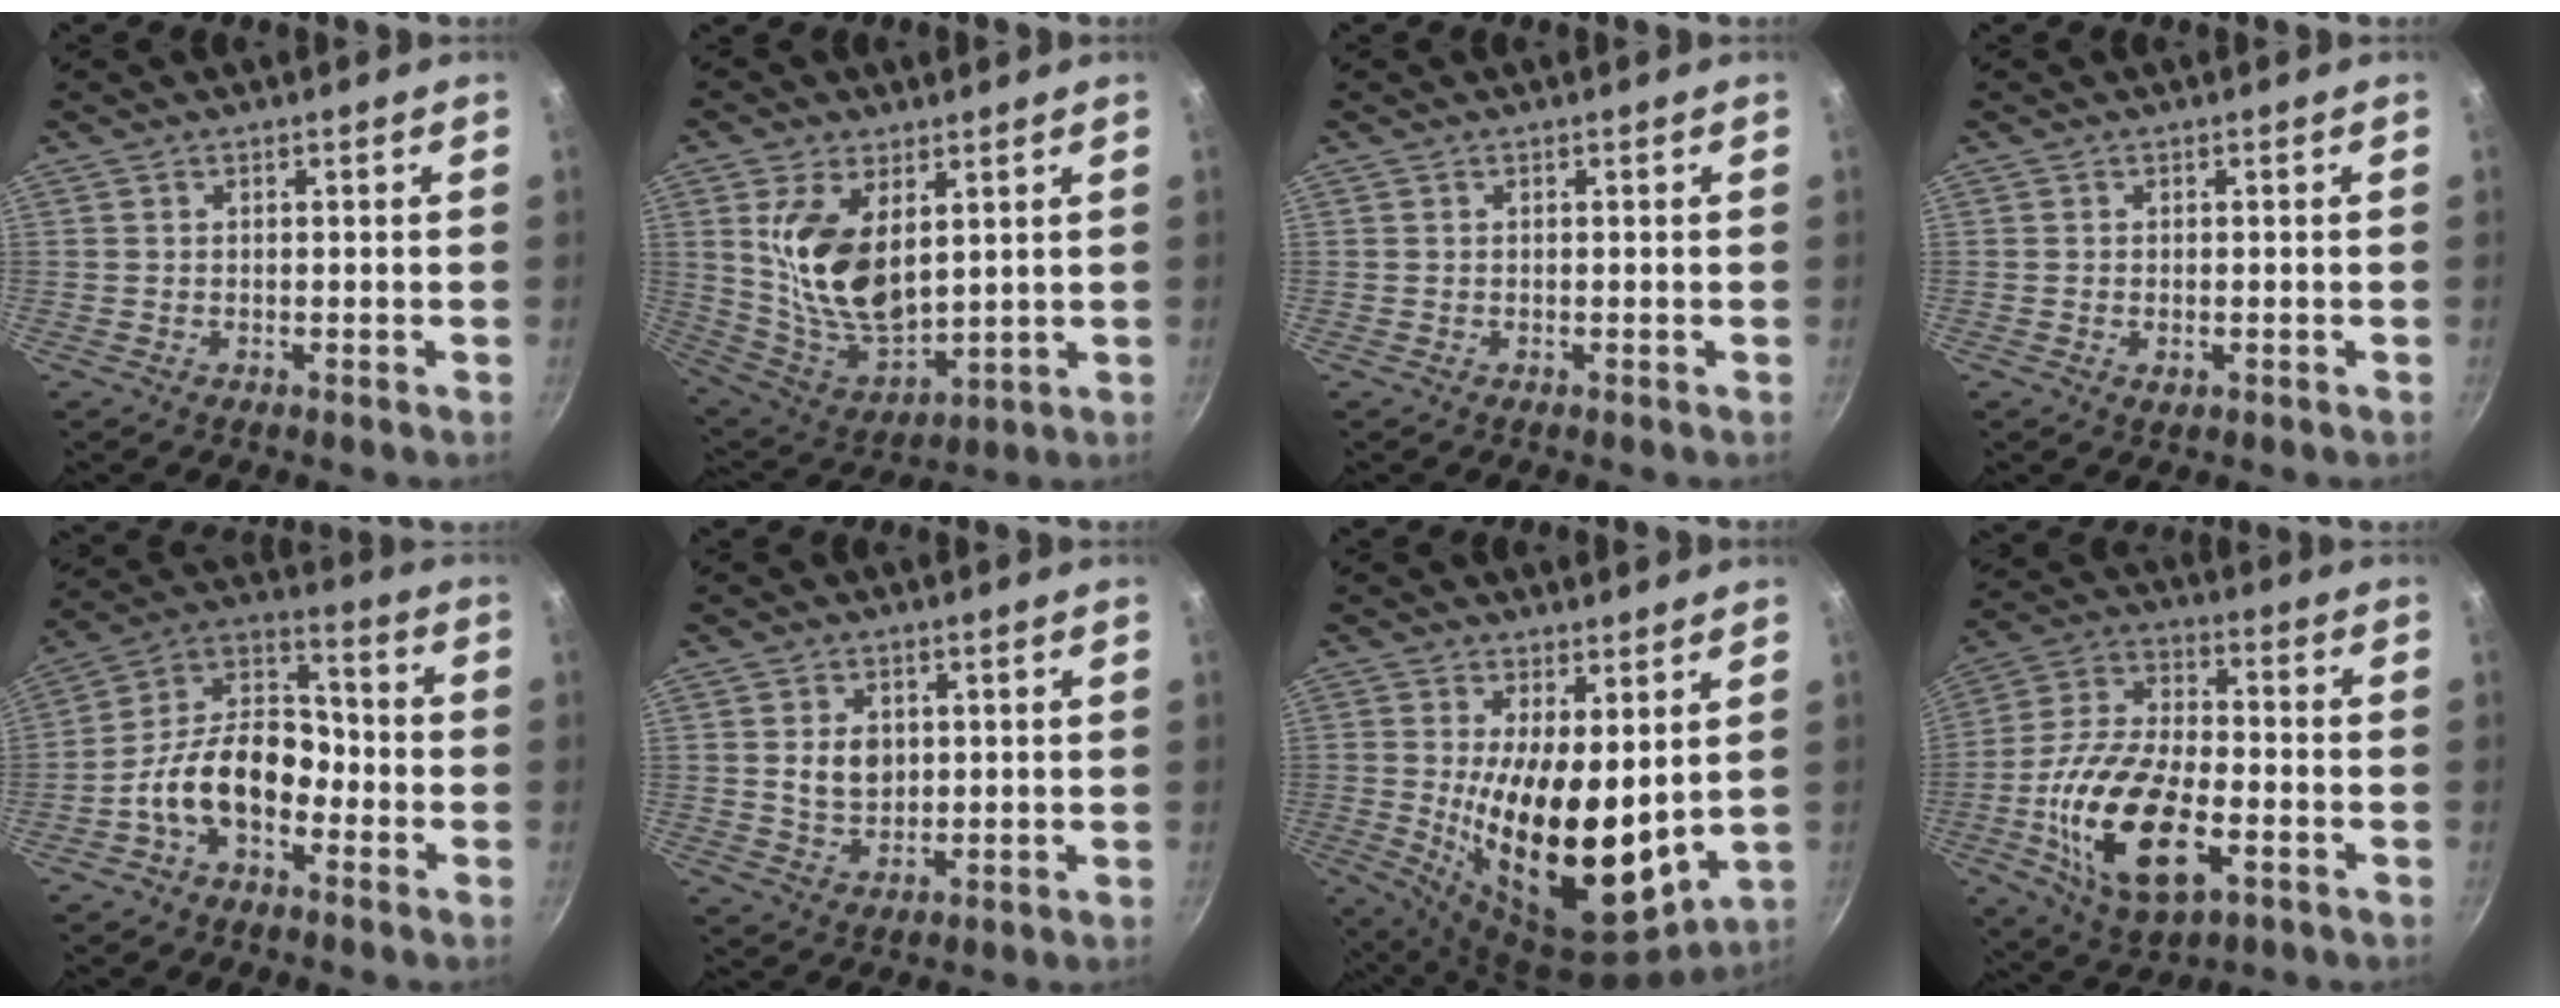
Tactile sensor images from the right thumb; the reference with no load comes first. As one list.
[{"total": 15.4, "force": [4.2, 8.6, 12.1], "torque": [-0.211, -0.040, 0.097]}, {"total": 0.0}, {"total": 1.5, "force": [-0.4, 0.8, 1.2], "torque": [-0.019, -0.002, -0.004]}, {"total": 14.1, "force": [-5.2, 8.8, 9.7], "torque": [-0.134, 0.062, -0.117]}, {"total": 5.6, "force": [1.0, 4.2, 3.6], "torque": [-0.047, -0.011, 0.022]}, {"total": 18.3, "force": [1.8, 7.9, 16.4], "torque": [-0.249, -0.050, 0.046]}, {"total": 21.4, "force": [-6.2, 10.8, 17.4], "torque": [-0.329, 0.021, -0.111]}]